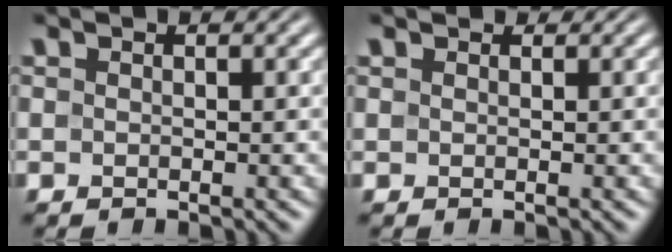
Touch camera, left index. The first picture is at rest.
{"total": 0.9, "force": [0.8, 0.4, 0.2], "torque": [-0.008, -0.003, 0.003]}